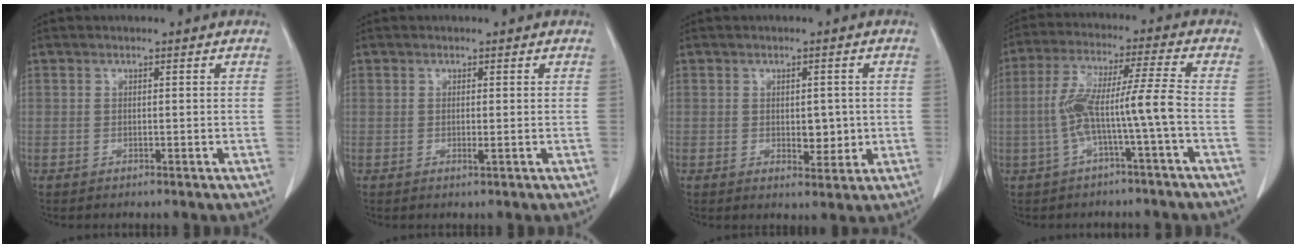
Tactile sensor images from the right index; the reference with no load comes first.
{"total": 0.7, "force": [0.0, 0.0, 0.7], "torque": [-0.015, -0.004, 0.001]}
{"total": 3.7, "force": [-0.1, 2.1, 3.1], "torque": [-0.036, -0.003, 0.006]}
{"total": 8.9, "force": [-2.3, -0.8, 8.5], "torque": [-0.173, 0.029, -0.039]}